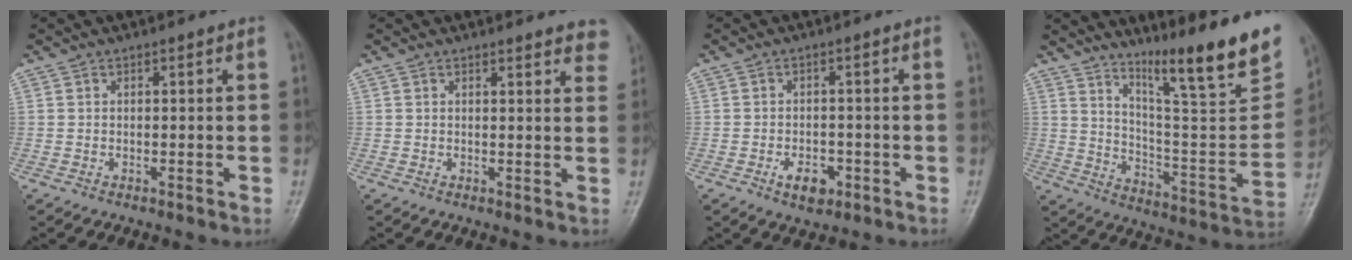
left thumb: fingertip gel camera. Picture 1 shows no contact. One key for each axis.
{"total": 5.6, "fx": 5.1, "fy": 1.6, "fz": 1.4, "tx": 0.012, "ty": -0.023, "tz": 0.040}
{"total": 4.5, "fx": -2.0, "fy": 2.8, "fz": 2.9, "tx": -0.037, "ty": 0.010, "tz": -0.028}
{"total": 21.5, "fx": 15.6, "fy": 2.1, "fz": 14.6, "tx": -0.192, "ty": -0.101, "tz": 0.250}